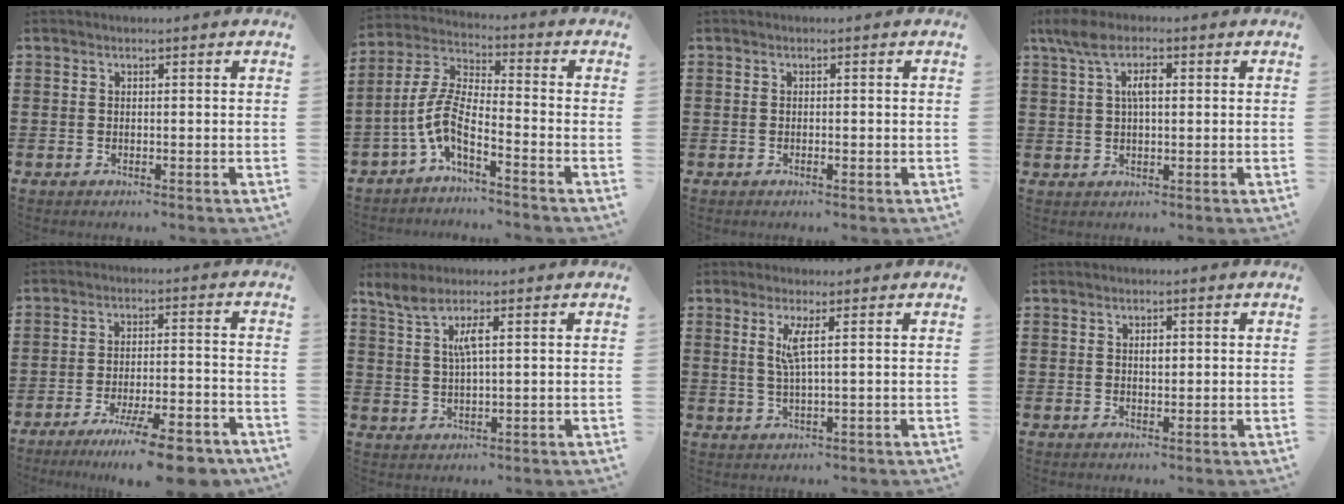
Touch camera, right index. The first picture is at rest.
{"total": 6.7, "force": [-3.7, 1.5, 5.4], "torque": [-0.142, -0.022, -0.079]}
{"total": 0.6, "force": [-0.2, 0.2, 0.5], "torque": [-0.010, -0.004, -0.002]}
{"total": 5.2, "force": [1.7, 2.1, 4.4], "torque": [-0.094, 0.010, 0.028]}
{"total": 10.0, "force": [-7.6, 0.8, 6.4], "torque": [-0.099, 0.011, -0.137]}
{"total": 4.1, "force": [1.9, 0.8, 3.6], "torque": [-0.077, 0.001, 0.032]}
{"total": 3.5, "force": [1.1, -0.3, 3.3], "torque": [-0.068, -0.007, 0.016]}
{"total": 1.3, "force": [0.2, 0.6, 1.2], "torque": [-0.024, 0.004, 0.002]}